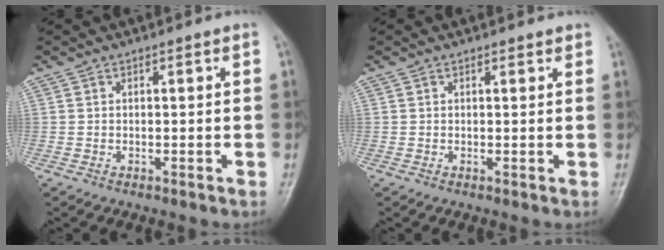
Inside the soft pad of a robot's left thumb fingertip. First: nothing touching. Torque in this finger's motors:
{"motor_torque": [-0.03, 0.05, 0.05, 0.15, -0.03]}